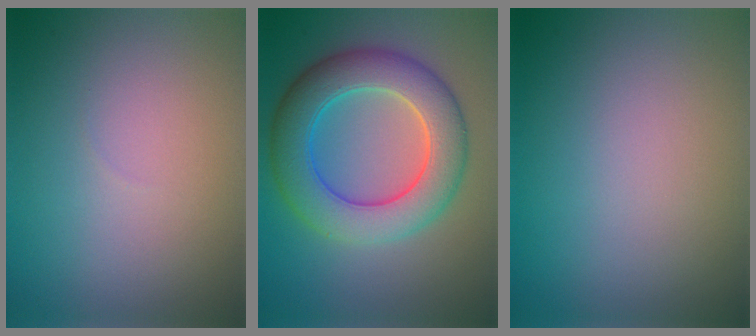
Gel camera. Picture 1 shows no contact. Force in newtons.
{"total": 8.3, "press": 8.3, "slide": 0.4}
{"total": 0.0}